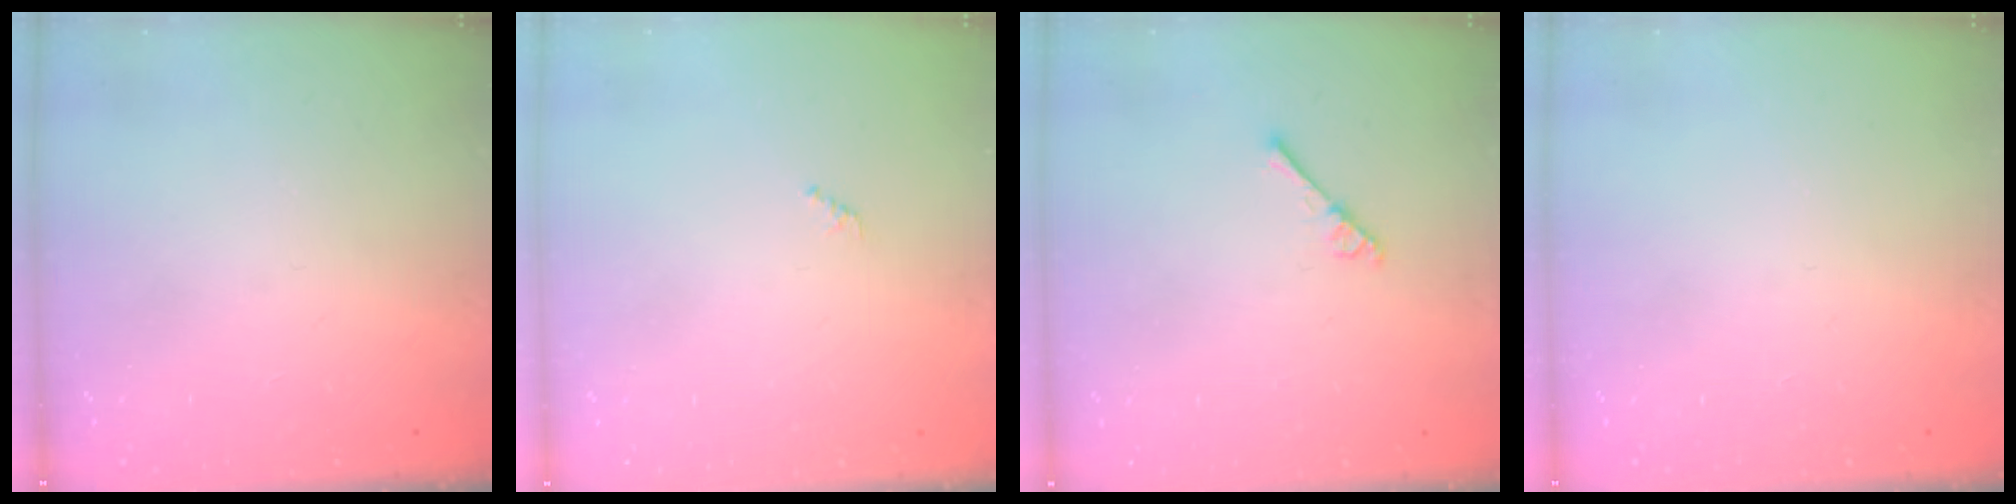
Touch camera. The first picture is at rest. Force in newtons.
{"total": 0.7, "press": 0.7, "slide": 0.3}
{"total": 2.6, "press": 2.6, "slide": 0.3}
{"total": 0.0}